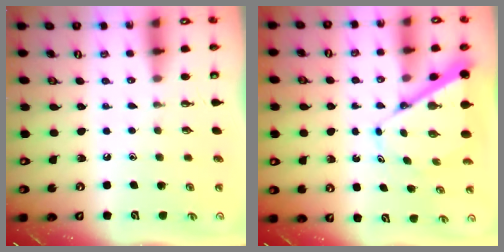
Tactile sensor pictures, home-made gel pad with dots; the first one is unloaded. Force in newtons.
{"total": 8.2, "press": 8.1, "slide": 0.8}